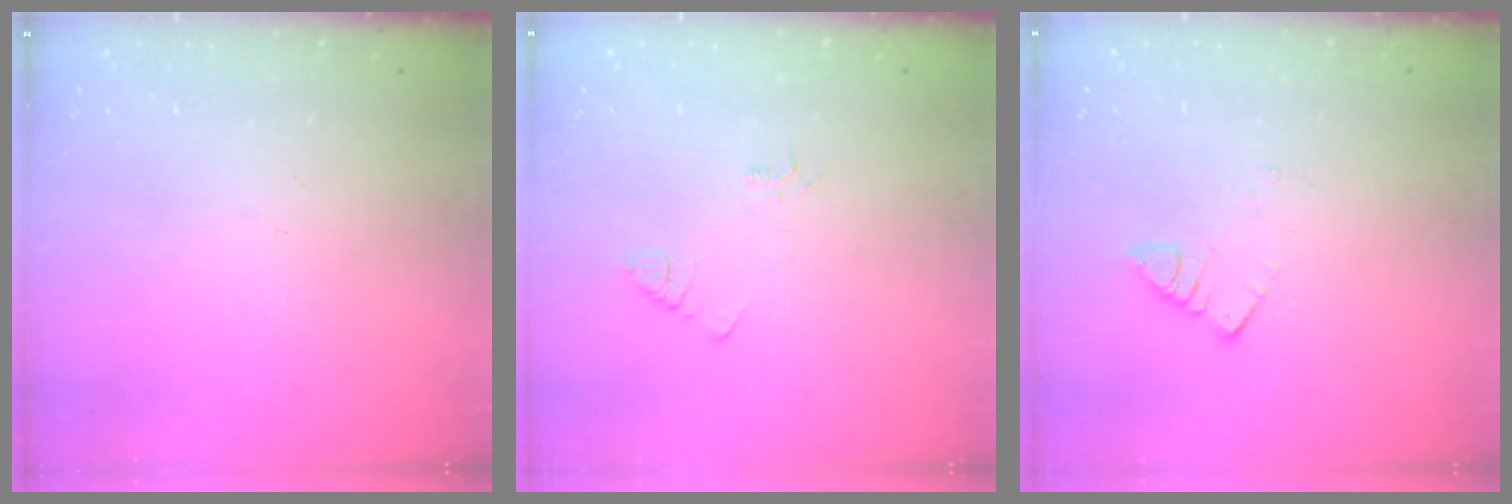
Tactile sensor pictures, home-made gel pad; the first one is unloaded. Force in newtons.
{"total": 2.1, "press": 2.1, "slide": 0.4}
{"total": 3.1, "press": 3.1, "slide": 0.5}